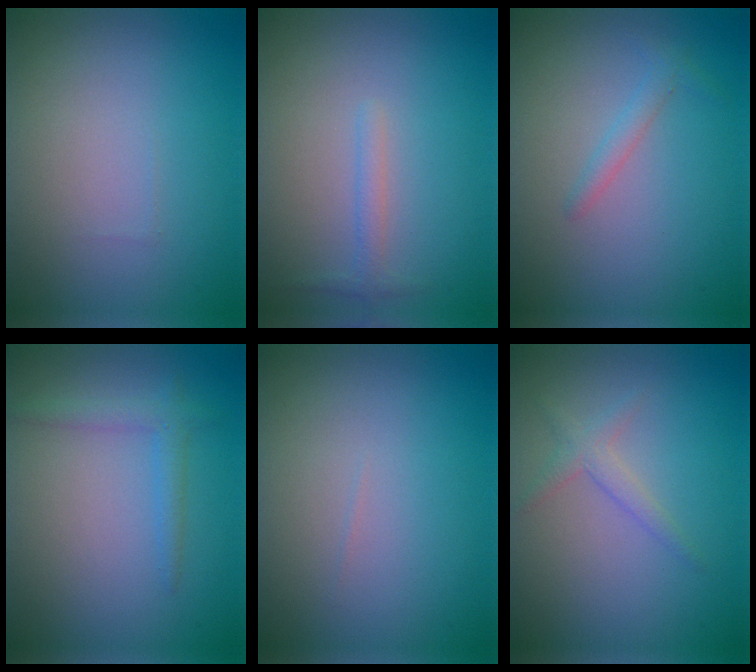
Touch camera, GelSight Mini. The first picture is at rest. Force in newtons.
{"total": 1.1, "press": 1.1, "slide": 0.0}
{"total": 1.2, "press": 1.2, "slide": 0.1}
{"total": 1.7, "press": 1.7, "slide": 0.1}
{"total": 0.0}
{"total": 1.3, "press": 1.3, "slide": 0.1}